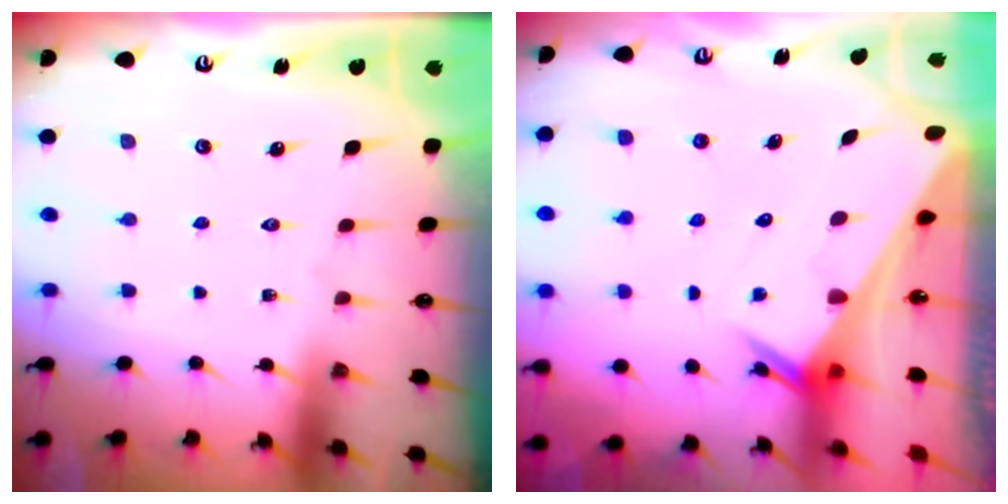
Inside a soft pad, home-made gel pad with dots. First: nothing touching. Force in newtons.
{"total": 3.1, "press": 3.1, "slide": 0.1}